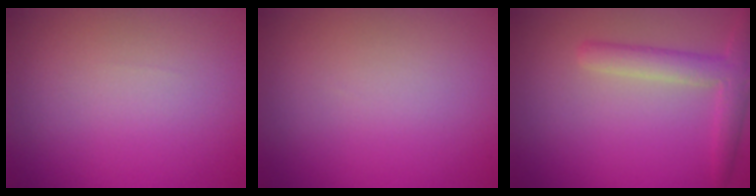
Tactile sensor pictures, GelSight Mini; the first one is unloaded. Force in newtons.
{"total": 0.0}
{"total": 3.3, "press": 3.3, "slide": 0.1}